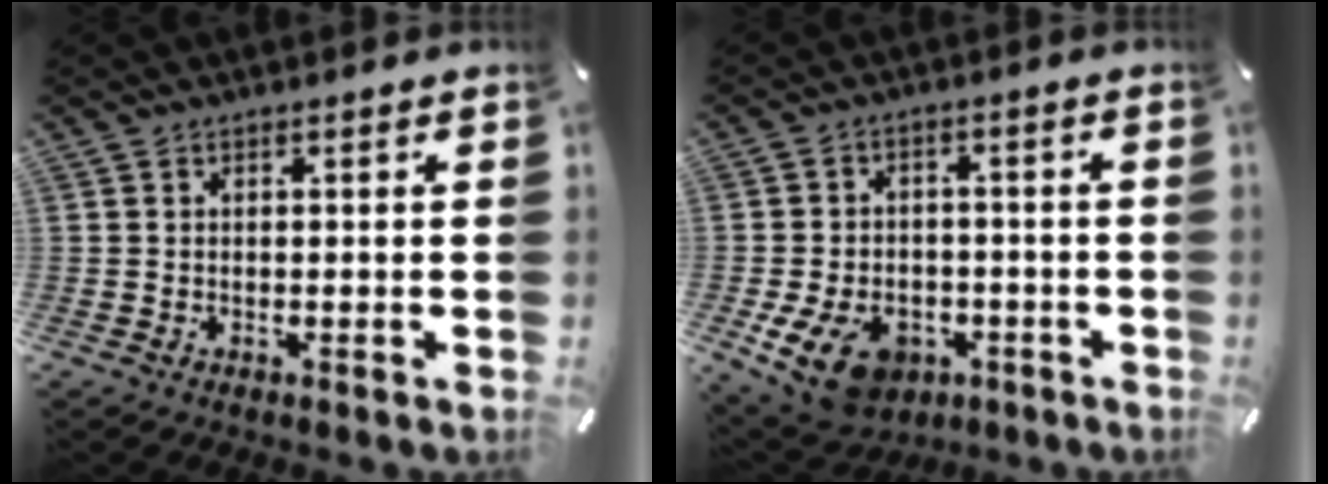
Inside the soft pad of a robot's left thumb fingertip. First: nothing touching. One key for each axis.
{"total": 11.2, "fx": -5.2, "fy": 7.6, "fz": 6.4, "tx": -0.129, "ty": 0.026, "tz": -0.091}